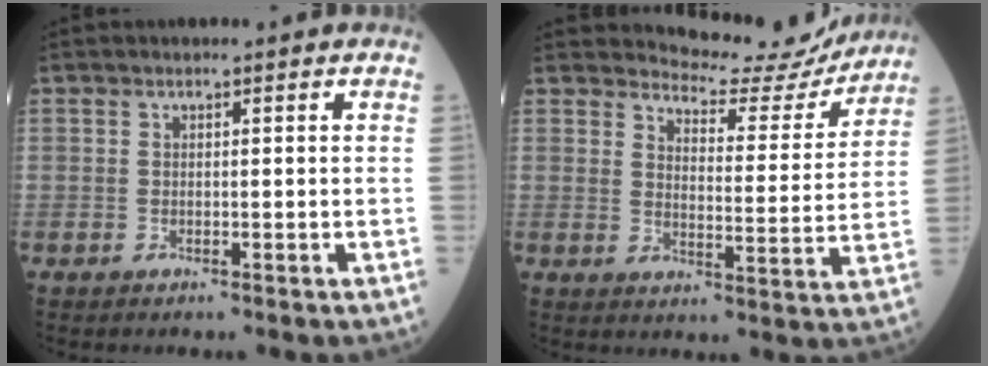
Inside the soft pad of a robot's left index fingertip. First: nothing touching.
{"total": 11.3, "force": [11.1, 2.0, 0.4], "torque": [-0.002, -0.026, 0.135]}